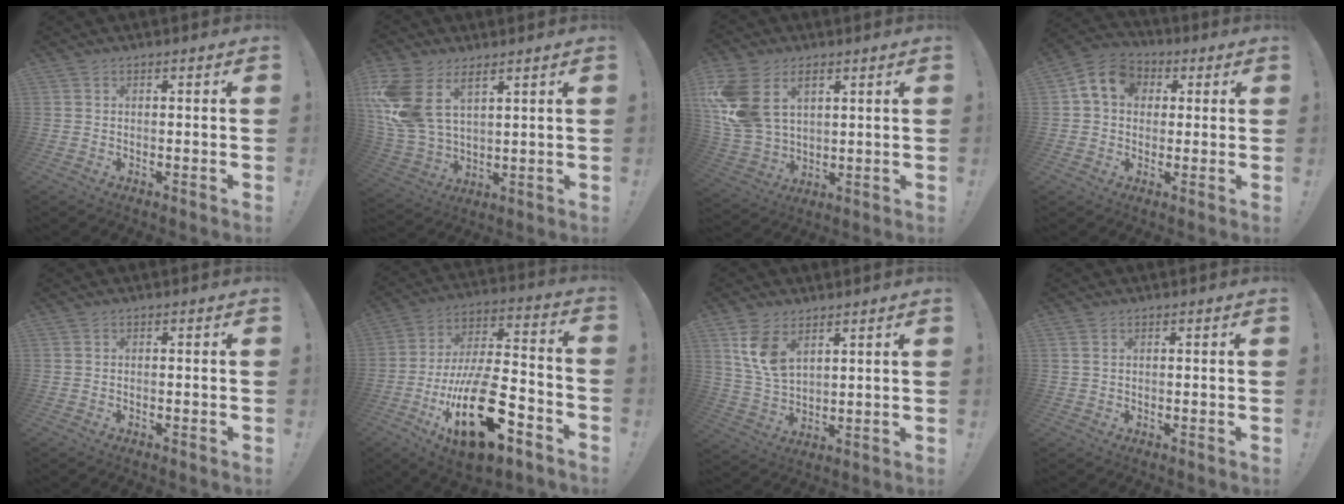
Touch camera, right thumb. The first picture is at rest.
{"total": 14.8, "force": [7.0, 9.3, 9.2], "torque": [-0.196, -0.037, 0.136]}
{"total": 16.0, "force": [6.2, 11.2, 9.6], "torque": [-0.198, -0.029, 0.121]}
{"total": 9.6, "force": [2.7, 7.8, 4.9], "torque": [-0.076, 0.006, 0.055]}
{"total": 0.0}
{"total": 26.6, "force": [-10.3, 11.7, 21.6], "torque": [-0.386, 0.062, -0.162]}
{"total": 9.3, "force": [5.2, 5.4, 5.6], "torque": [-0.103, -0.024, 0.101]}
{"total": 1.2, "force": [0.6, 0.8, 0.7], "torque": [-0.014, 0.002, 0.011]}